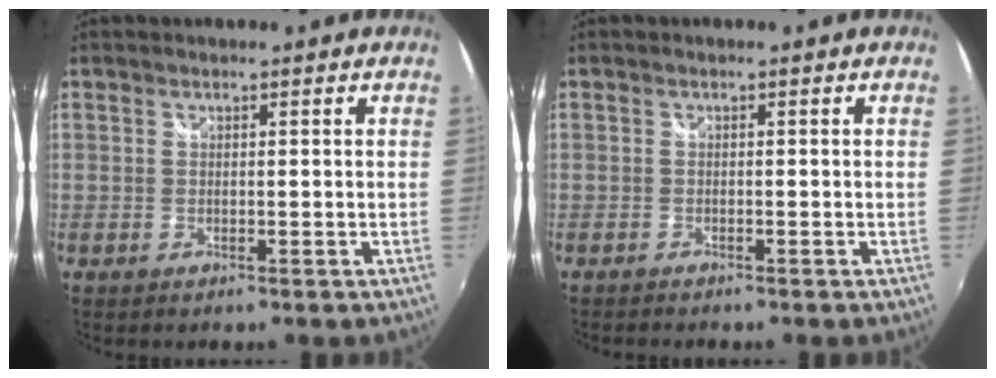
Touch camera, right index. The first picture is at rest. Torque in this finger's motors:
{"motor_torque": [0.02, 0.03, 0.07, 0.01]}